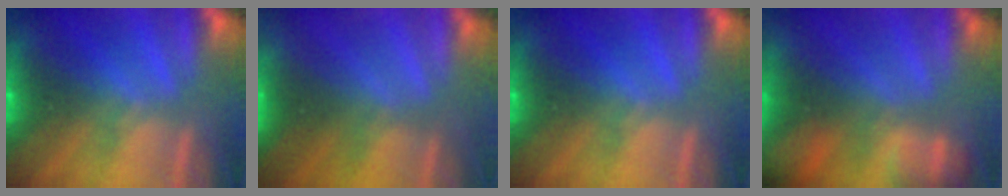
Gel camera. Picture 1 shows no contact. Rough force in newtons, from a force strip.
{"total": 3.3}
{"total": 0.0}
{"total": 5.9}